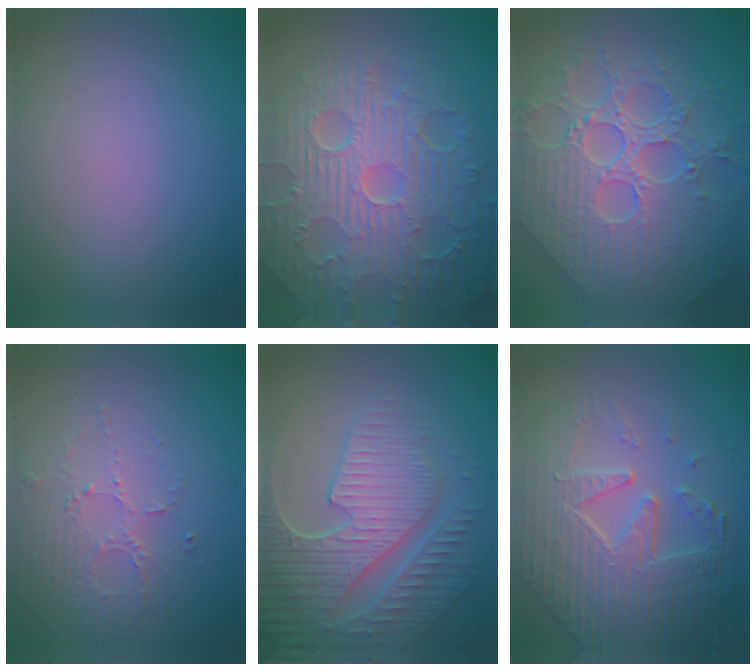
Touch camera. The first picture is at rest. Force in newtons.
{"total": 11.6, "press": 7.4, "slide": 8.9}
{"total": 9.4, "press": 6.9, "slide": 6.4}
{"total": 1.9, "press": 1.5, "slide": 1.1}
{"total": 8.4, "press": 6.1, "slide": 5.8}
{"total": 8.8, "press": 6.0, "slide": 6.4}